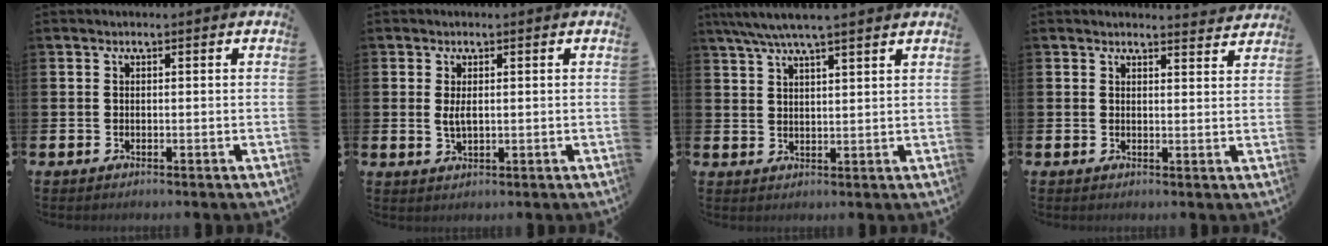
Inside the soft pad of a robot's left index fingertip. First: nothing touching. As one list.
[{"total": 2.1, "force": [0.4, 0.8, 1.8], "torque": [-0.033, 0.000, 0.006]}, {"total": 5.5, "force": [4.9, 0.3, 2.4], "torque": [-0.056, -0.012, 0.089]}, {"total": 2.6, "force": [2.6, 0.1, -0.1], "torque": [0.012, -0.022, 0.044]}]